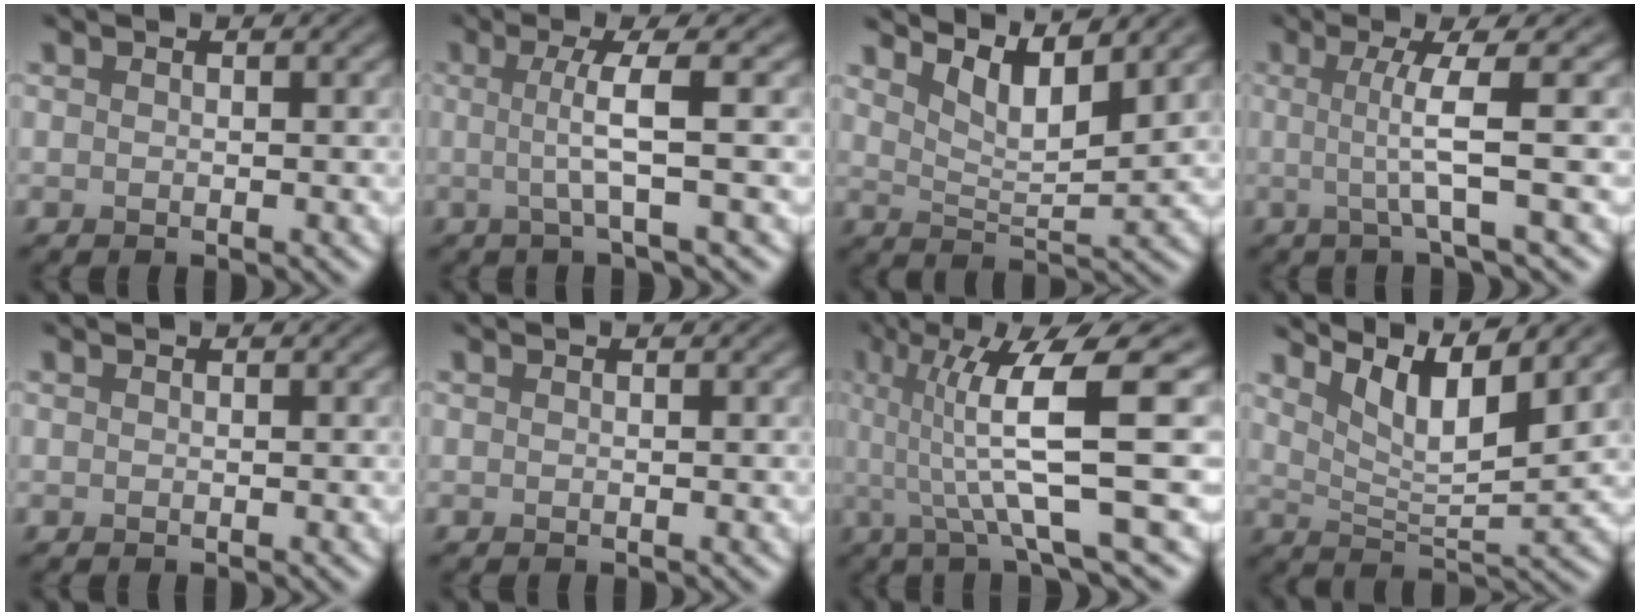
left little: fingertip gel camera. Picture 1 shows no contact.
{"total": 3.9, "force": [0.1, 0.6, 3.9], "torque": [-0.067, 0.000, -0.005]}
{"total": 4.4, "force": [3.3, 1.0, 2.7], "torque": [-0.054, -0.008, 0.060]}
{"total": 4.5, "force": [0.2, 0.6, 4.4], "torque": [-0.074, 0.000, -0.002]}
{"total": 0.0}
{"total": 0.0}
{"total": 8.8, "force": [1.0, 1.5, 8.6], "torque": [-0.130, 0.003, 0.014]}
{"total": 6.1, "force": [4.0, 1.4, 4.4], "torque": [-0.079, -0.005, 0.073]}